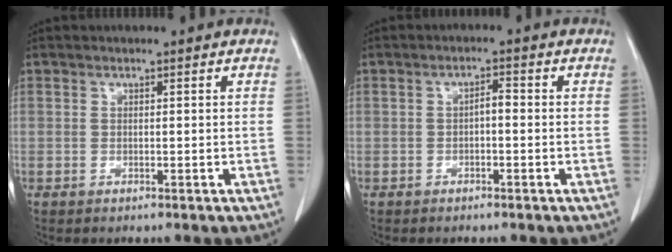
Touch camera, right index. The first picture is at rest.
{"total": 1.8, "force": [-0.3, 0.7, 1.7], "torque": [-0.028, 0.008, -0.004]}